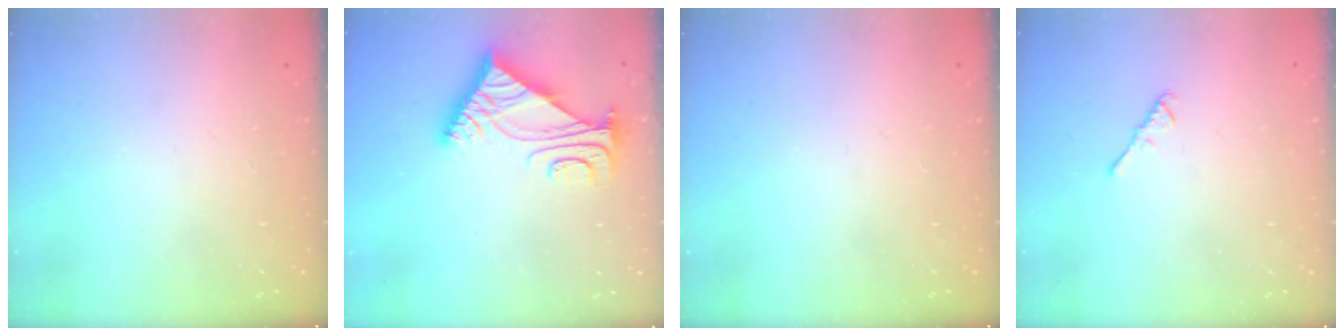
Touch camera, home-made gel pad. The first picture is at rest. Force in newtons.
{"total": 5.5, "press": 5.4, "slide": 0.7}
{"total": 0.0}
{"total": 2.6, "press": 2.6, "slide": 0.6}